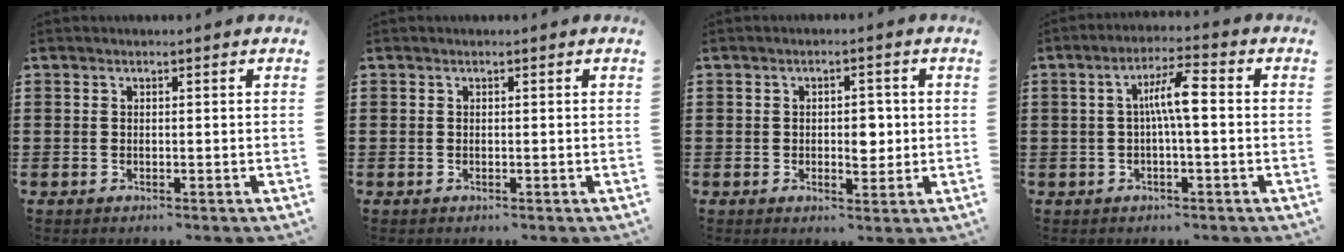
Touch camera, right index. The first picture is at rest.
{"total": 0.0}
{"total": 3.8, "force": [-0.1, 2.1, 3.1], "torque": [-0.046, -0.001, -0.007]}
{"total": 5.8, "force": [-0.1, 1.0, 5.7], "torque": [-0.107, 0.010, -0.006]}